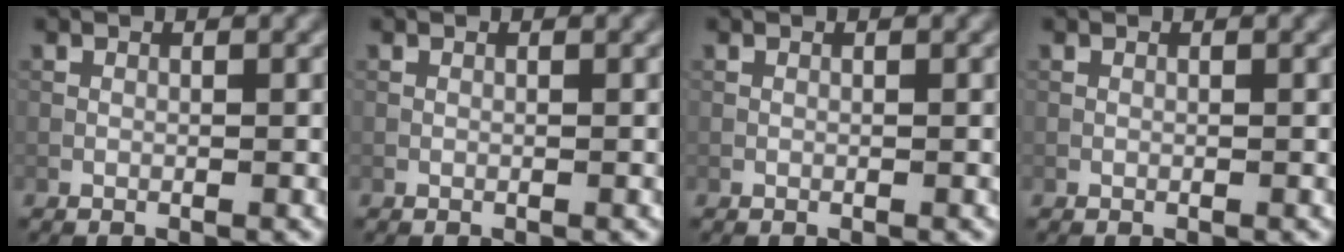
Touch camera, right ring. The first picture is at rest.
{"total": 0.0}
{"total": 0.0}
{"total": 0.0}